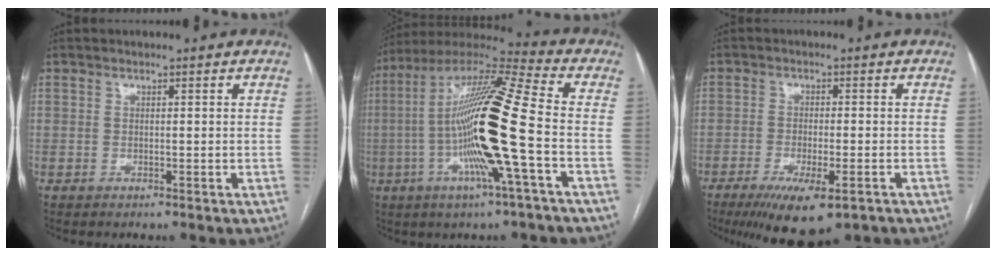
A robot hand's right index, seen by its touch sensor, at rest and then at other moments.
{"total": 19.7, "force": [-3.4, 0.1, 19.5], "torque": [-0.375, -0.003, -0.076]}
{"total": 10.1, "force": [-6.2, 2.6, 7.5], "torque": [-0.122, -0.021, -0.093]}